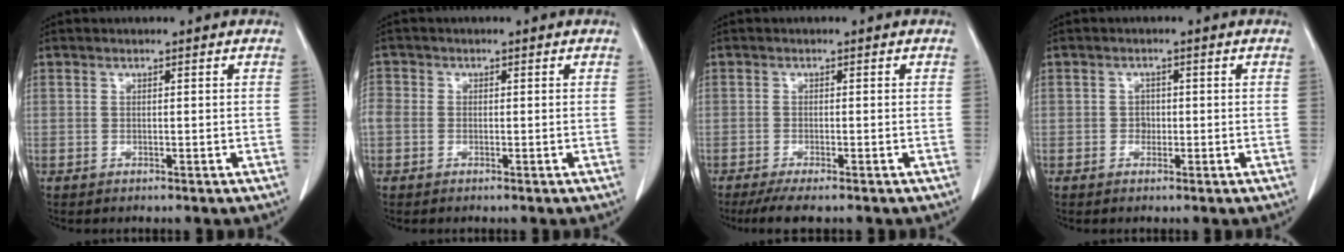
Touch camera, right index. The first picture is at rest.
{"total": 3.4, "force": [-0.2, 3.0, 1.5], "torque": [-0.048, 0.018, -0.001]}
{"total": 3.8, "force": [-2.8, 0.3, 2.5], "torque": [-0.040, -0.010, -0.048]}
{"total": 1.3, "force": [-0.2, 1.2, 0.6], "torque": [-0.005, 0.006, -0.004]}